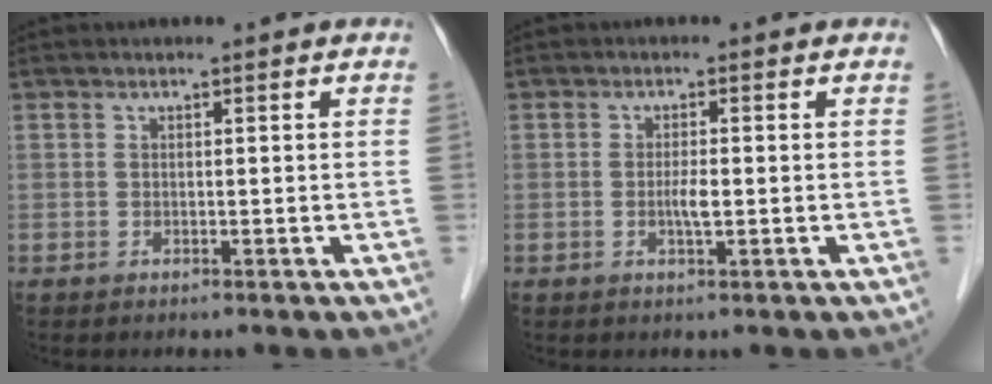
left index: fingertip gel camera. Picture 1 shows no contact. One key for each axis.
{"total": 2.0, "fx": -0.6, "fy": 0.3, "fz": 1.9, "tx": -0.039, "ty": -0.004, "tz": -0.011}